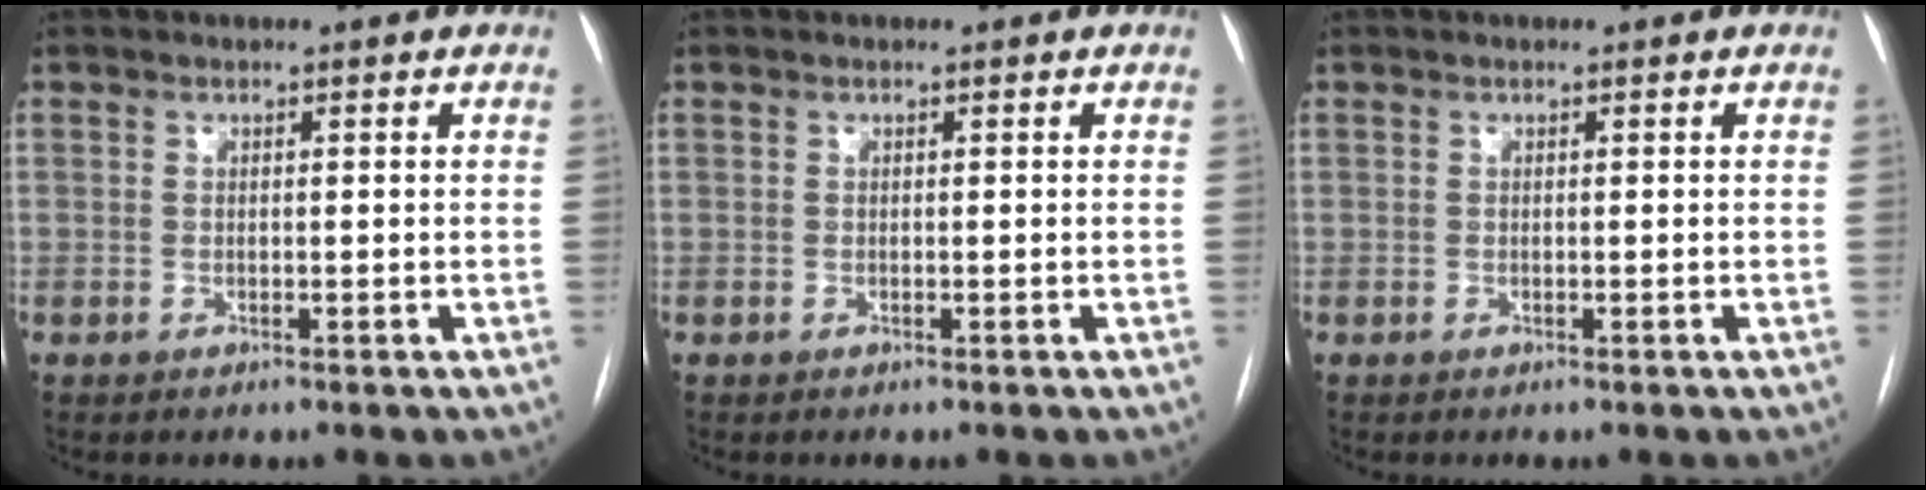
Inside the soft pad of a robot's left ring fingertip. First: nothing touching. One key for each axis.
{"total": 0.0}
{"total": 0.0}